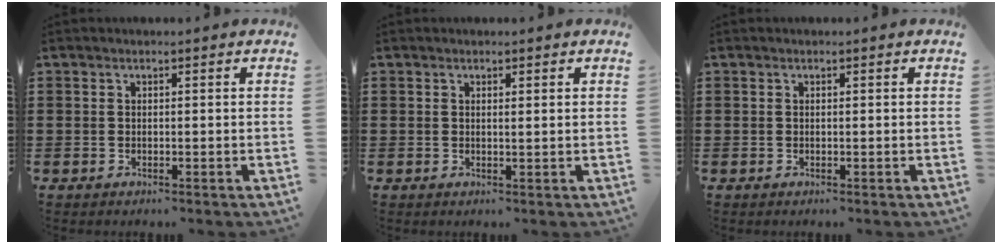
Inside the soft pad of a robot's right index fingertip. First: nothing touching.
{"total": 0.6, "force": [0.3, 0.1, 0.5], "torque": [-0.010, -0.001, 0.007]}
{"total": 0.0}